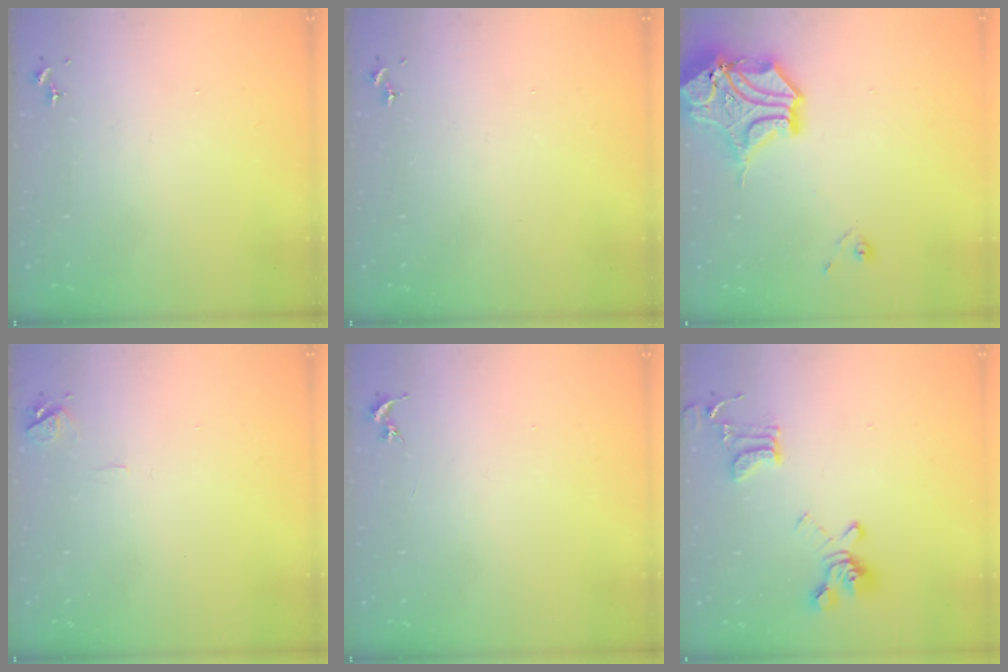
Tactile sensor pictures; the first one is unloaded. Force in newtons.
{"total": 0.0}
{"total": 16.5, "press": 16.3, "slide": 2.5}
{"total": 6.3, "press": 6.3, "slide": 0.7}
{"total": 0.0}
{"total": 16.4, "press": 16.3, "slide": 1.5}